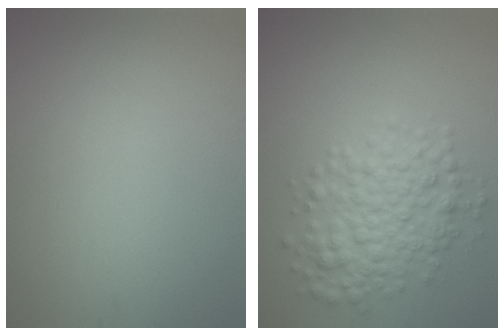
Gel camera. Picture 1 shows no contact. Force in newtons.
{"total": 5.0, "press": 5.0, "slide": 0.0}